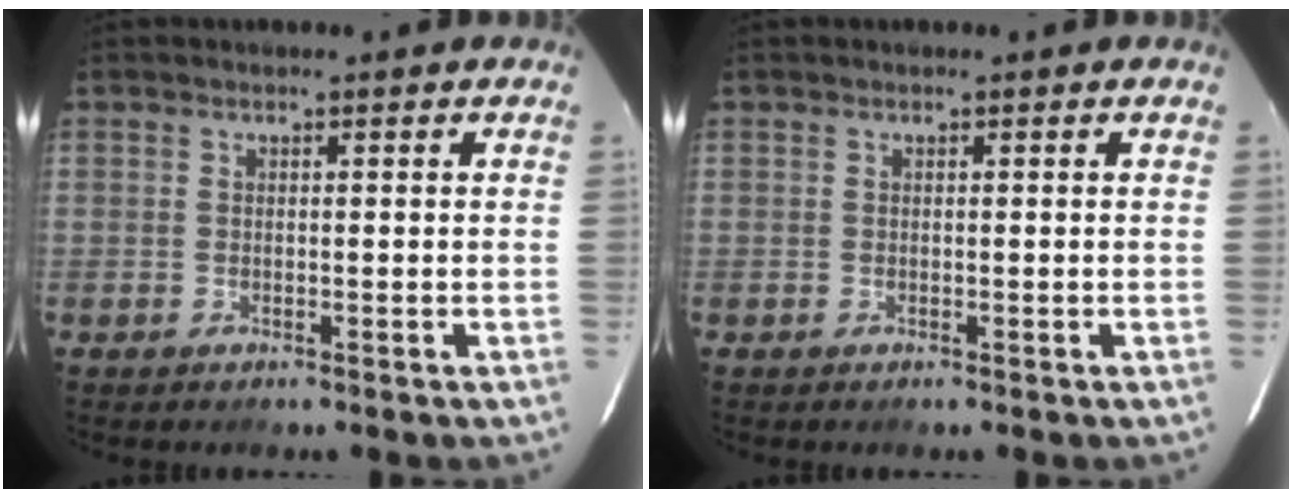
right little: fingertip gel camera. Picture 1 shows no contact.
{"total": 0.0}